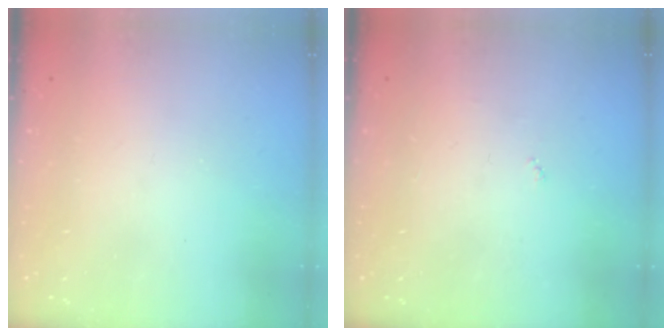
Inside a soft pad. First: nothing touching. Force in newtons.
{"total": 2.7, "press": 2.7, "slide": 0.4}